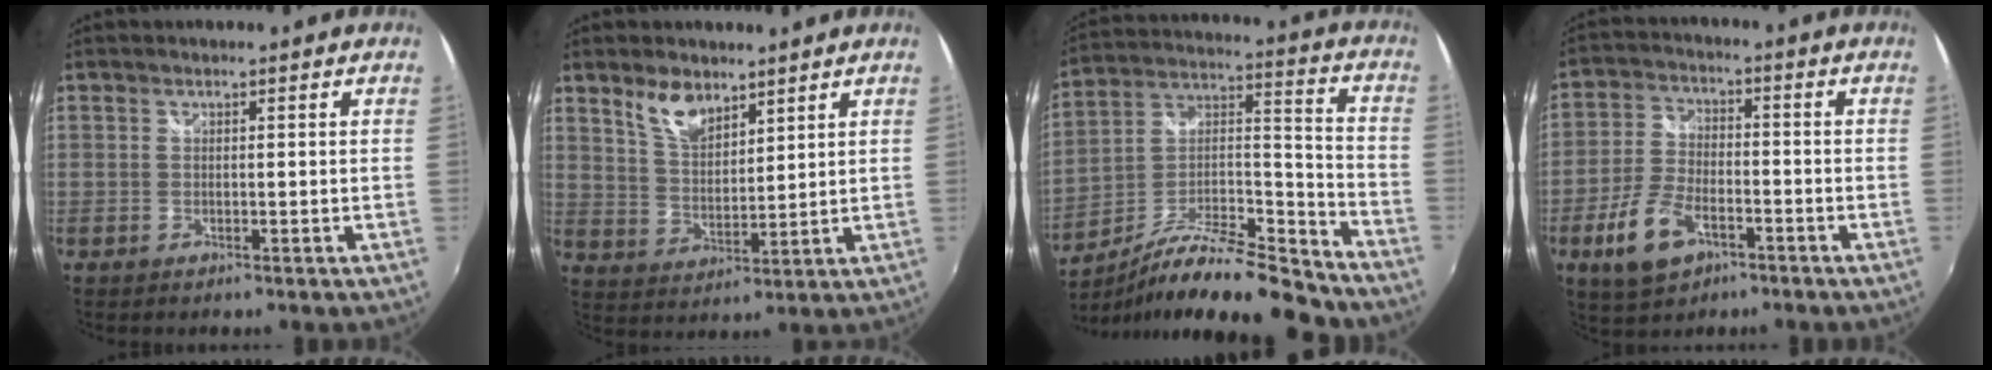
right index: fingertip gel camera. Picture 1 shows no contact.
{"total": 7.2, "force": [5.1, 3.3, 3.9], "torque": [-0.070, 0.007, 0.099]}
{"total": 19.5, "force": [-15.5, 3.6, 11.3], "torque": [-0.190, 0.000, -0.259]}
{"total": 10.3, "force": [-5.2, 5.6, 6.9], "torque": [-0.157, -0.005, -0.093]}